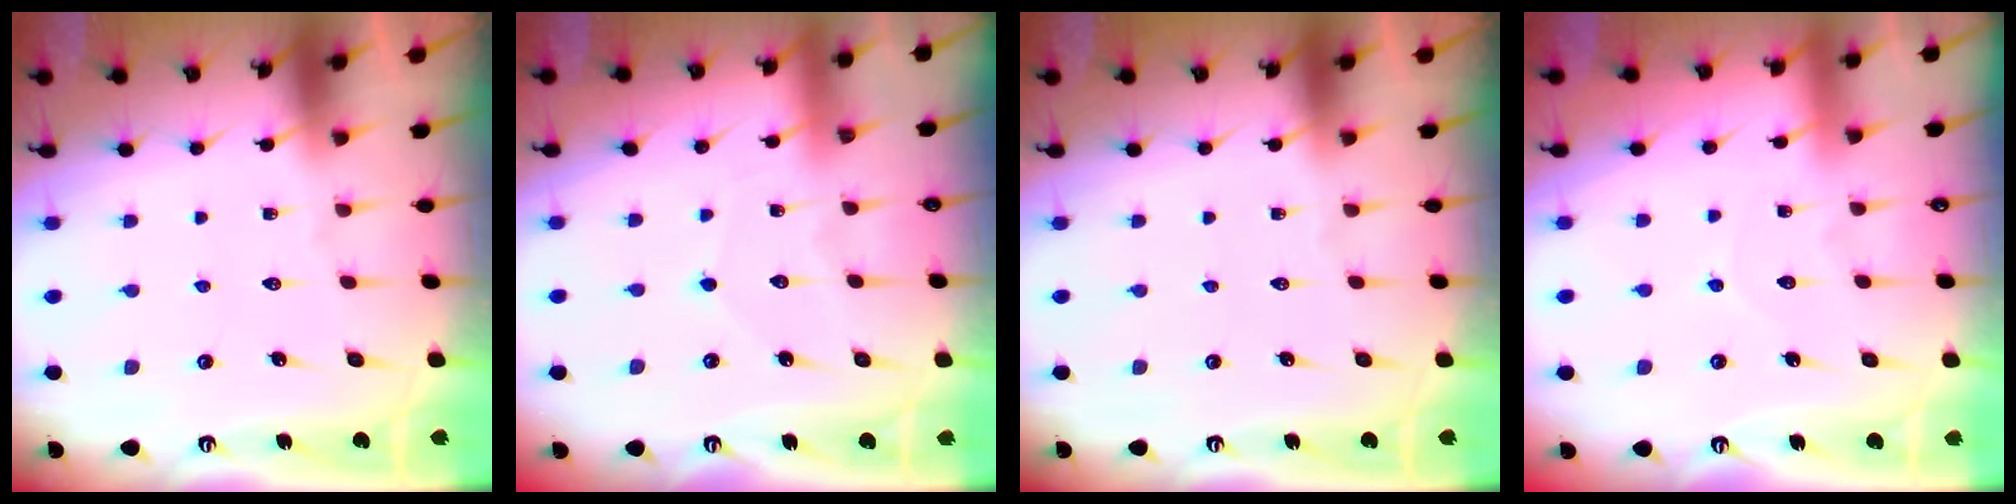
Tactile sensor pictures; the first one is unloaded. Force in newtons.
{"total": 4.0, "press": 4.0, "slide": 0.3}
{"total": 0.0}
{"total": 2.8, "press": 2.8, "slide": 0.3}